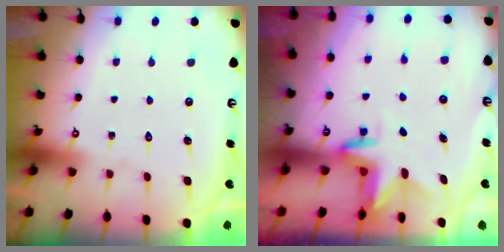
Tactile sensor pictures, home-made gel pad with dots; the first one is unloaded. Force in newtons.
{"total": 3.1, "press": 3.1, "slide": 0.3}